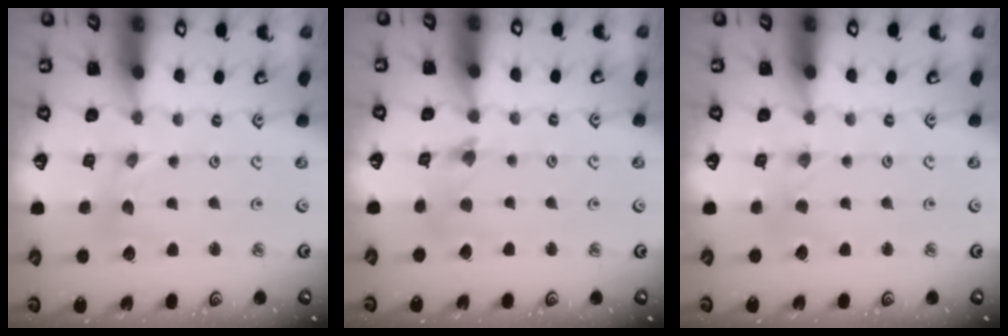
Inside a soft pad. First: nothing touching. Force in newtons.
{"total": 3.4, "press": 3.4, "slide": 0.4}
{"total": 0.0}